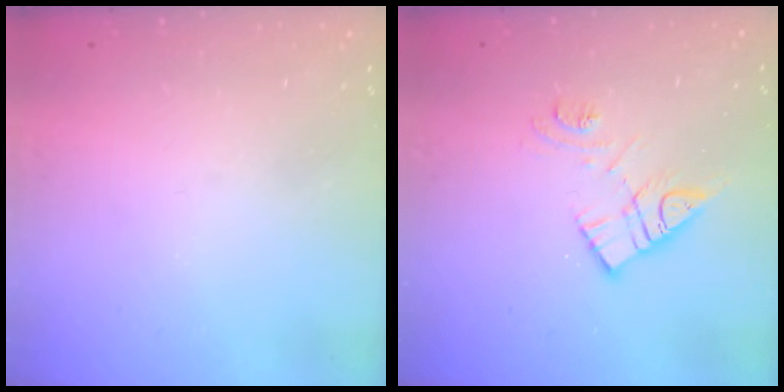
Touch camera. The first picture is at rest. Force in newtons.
{"total": 11.6, "press": 11.6, "slide": 0.9}